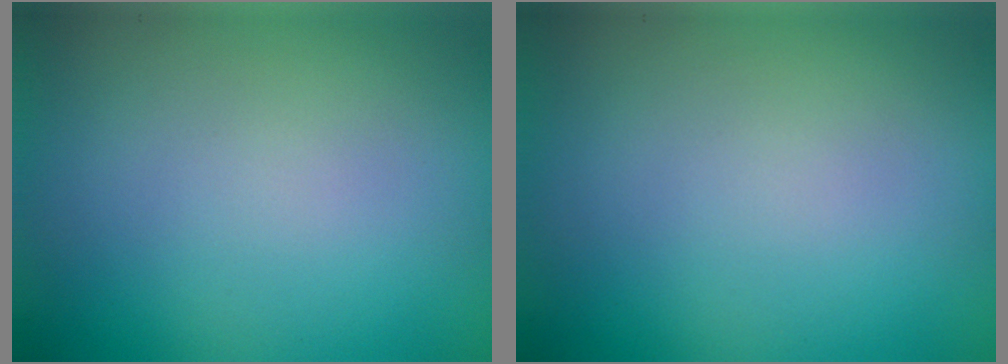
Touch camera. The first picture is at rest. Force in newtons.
{"total": 0.0}